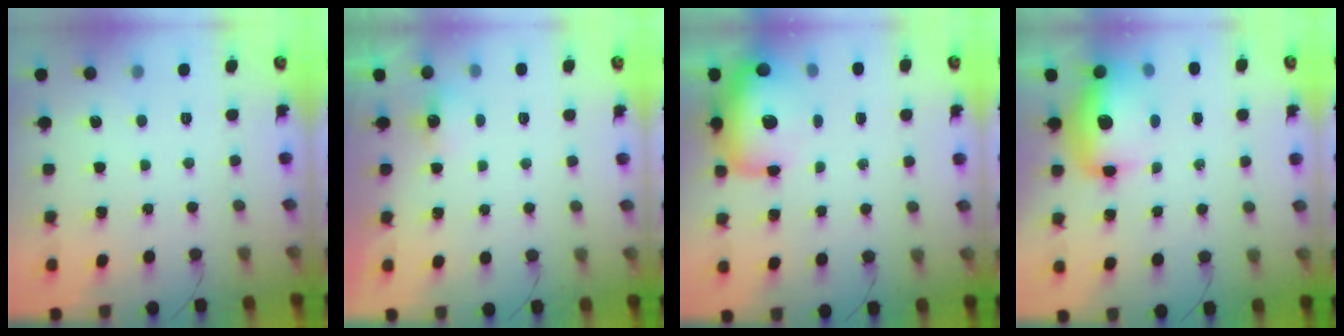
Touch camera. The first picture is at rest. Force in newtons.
{"total": 1.7, "press": 1.5, "slide": 0.7}
{"total": 24.4, "press": 21.3, "slide": 11.9}
{"total": 12.9, "press": 12.5, "slide": 3.3}